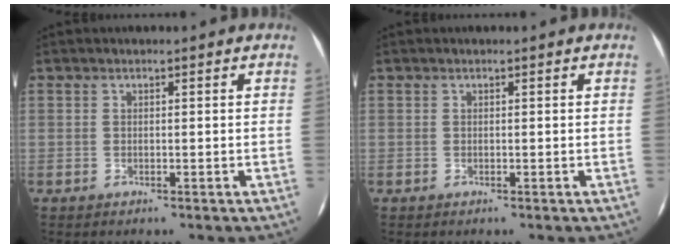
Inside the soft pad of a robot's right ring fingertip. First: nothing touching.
{"total": 0.0}